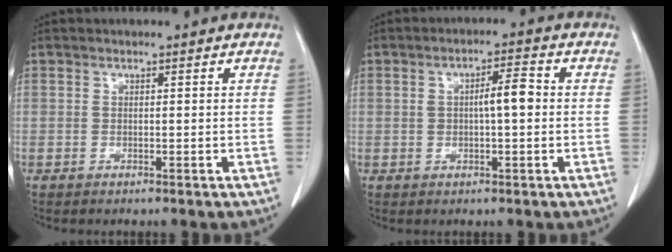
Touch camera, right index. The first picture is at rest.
{"total": 4.3, "force": [0.3, 1.0, 4.2], "torque": [-0.070, 0.014, 0.006]}